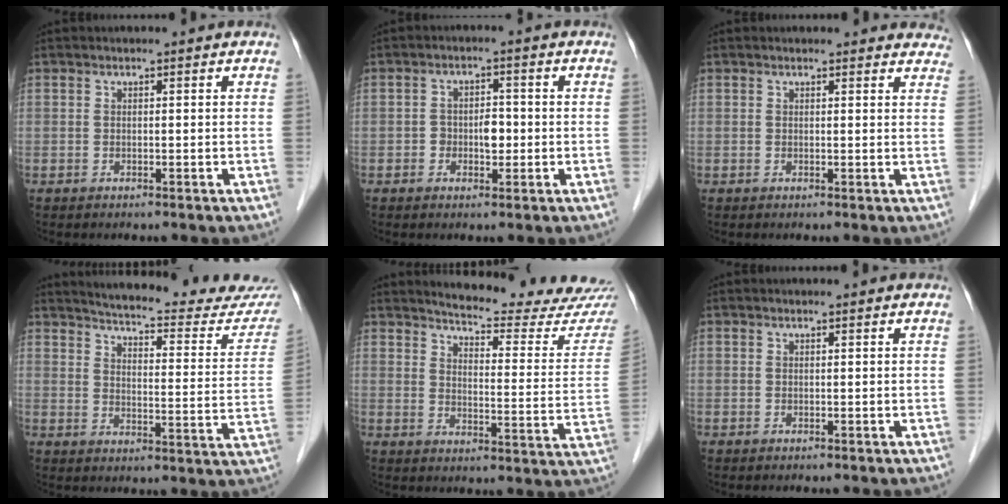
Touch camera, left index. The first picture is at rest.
{"total": 3.2, "force": [-0.7, 2.0, 2.5], "torque": [-0.038, 0.008, -0.009]}
{"total": 8.1, "force": [7.7, 2.3, 1.3], "torque": [0.020, -0.001, 0.056]}
{"total": 22.5, "force": [21.2, 2.2, 7.1], "torque": [-0.090, -0.079, 0.251]}
{"total": 19.1, "force": [18.2, 0.8, 5.7], "torque": [-0.076, -0.100, 0.212]}
{"total": 0.7, "force": [0.7, 0.1, 0.1], "torque": [-0.007, 0.006, 0.008]}